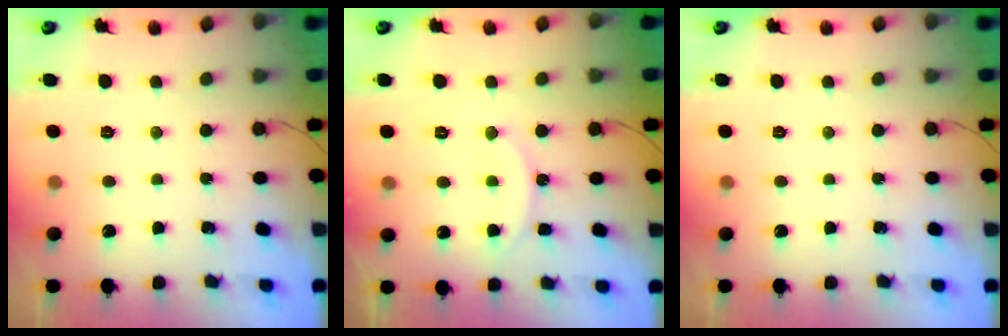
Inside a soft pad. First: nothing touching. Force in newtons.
{"total": 9.6, "press": 9.5, "slide": 1.1}
{"total": 0.0}